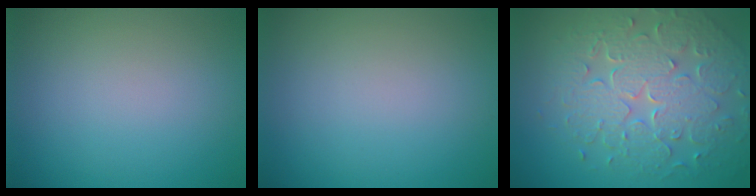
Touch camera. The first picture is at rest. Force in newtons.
{"total": 0.0}
{"total": 8.1, "press": 5.8, "slide": 5.7}